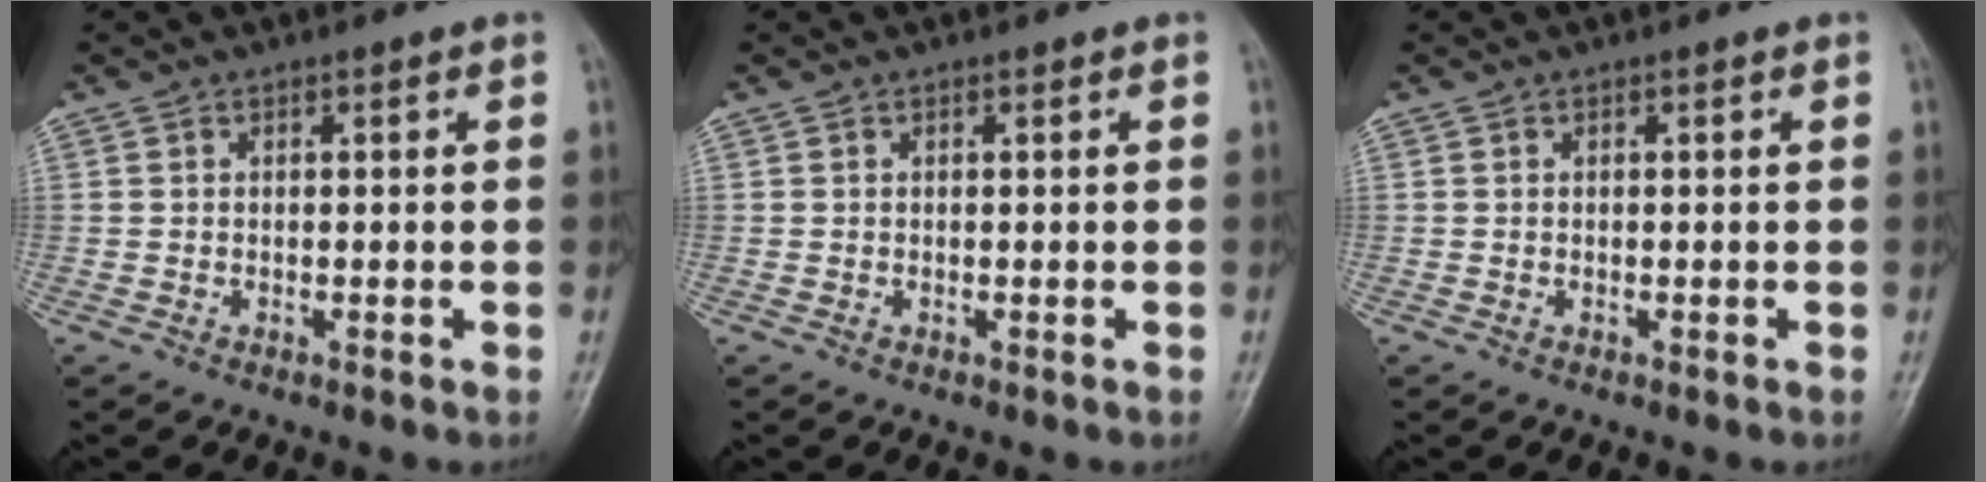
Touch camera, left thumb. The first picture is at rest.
{"total": 0.0}
{"total": 0.0}